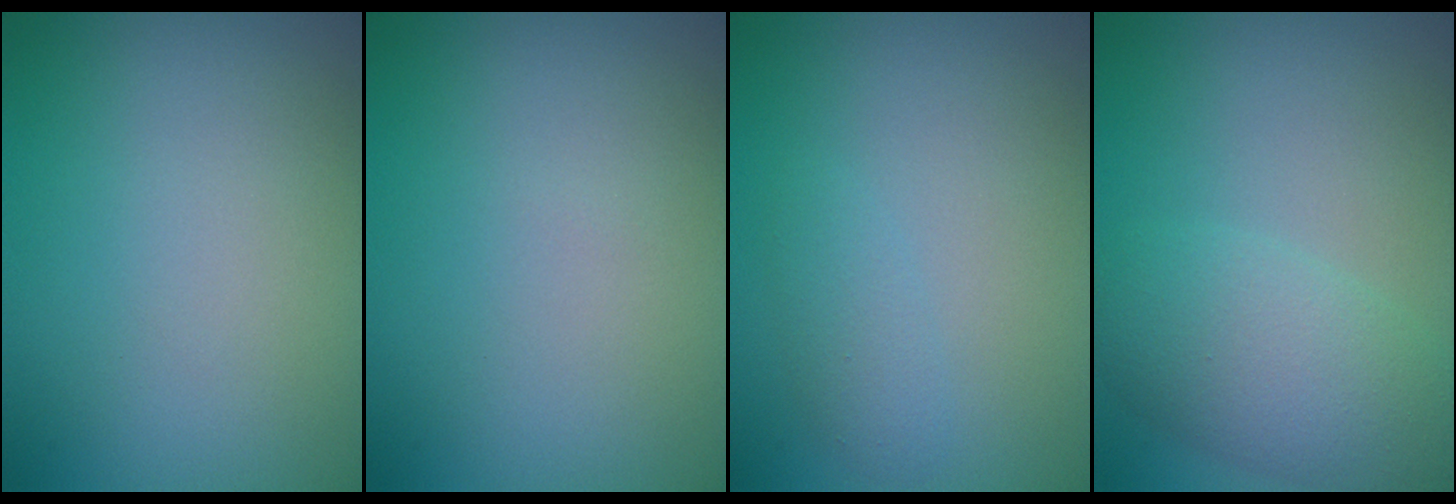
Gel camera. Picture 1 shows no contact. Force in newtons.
{"total": 0.0}
{"total": 1.3, "press": 1.3, "slide": 0.0}
{"total": 5.0, "press": 5.0, "slide": 0.4}